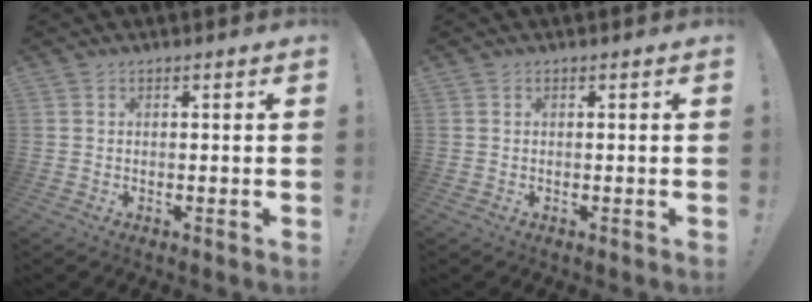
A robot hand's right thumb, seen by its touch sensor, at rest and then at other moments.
{"total": 0.0}